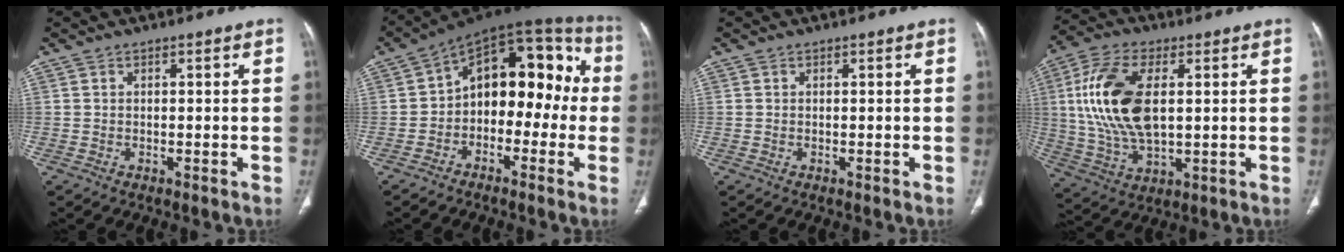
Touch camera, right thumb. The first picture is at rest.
{"total": 16.9, "force": [-0.5, 10.6, 13.2], "torque": [-0.120, 0.057, -0.026]}
{"total": 0.0}
{"total": 16.8, "force": [2.6, 8.6, 14.2], "torque": [-0.296, -0.001, 0.055]}